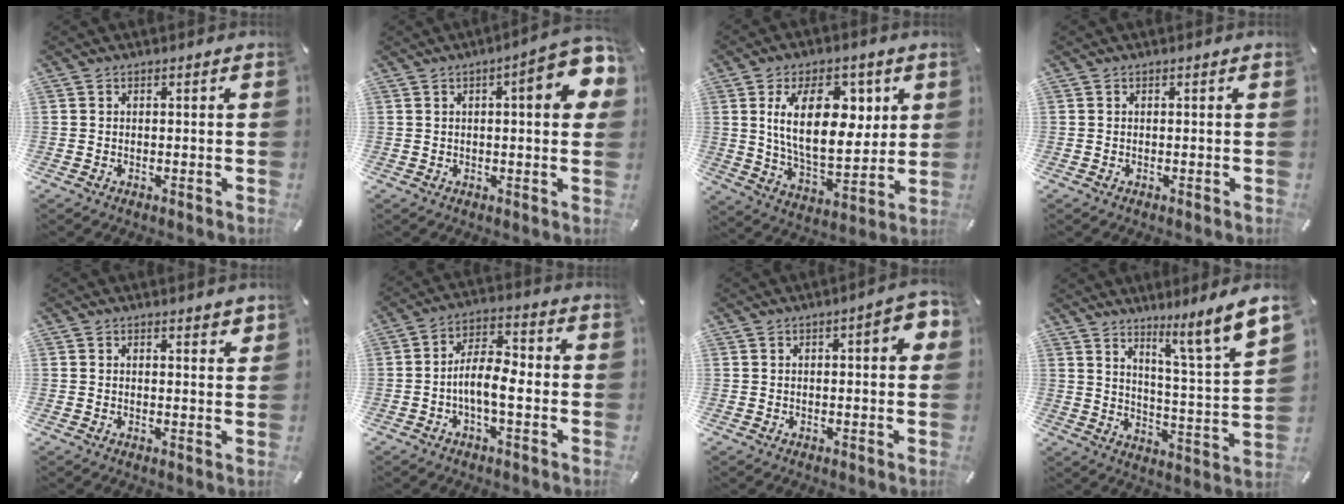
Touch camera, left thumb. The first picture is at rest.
{"total": 11.6, "force": [3.6, 3.0, 10.6], "torque": [-0.129, -0.019, 0.052]}
{"total": 18.6, "force": [6.0, 10.3, 14.3], "torque": [-0.252, -0.005, 0.097]}
{"total": 0.0}
{"total": 1.5, "force": [1.3, 0.4, 0.6], "torque": [-0.005, -0.007, 0.024]}
{"total": 8.5, "force": [-2.5, 3.6, 7.2], "torque": [-0.133, 0.013, -0.045]}
{"total": 6.4, "force": [1.3, 2.2, 5.8], "torque": [-0.068, -0.005, 0.014]}
{"total": 10.3, "force": [8.2, -0.4, 6.2], "torque": [-0.091, -0.081, 0.125]}